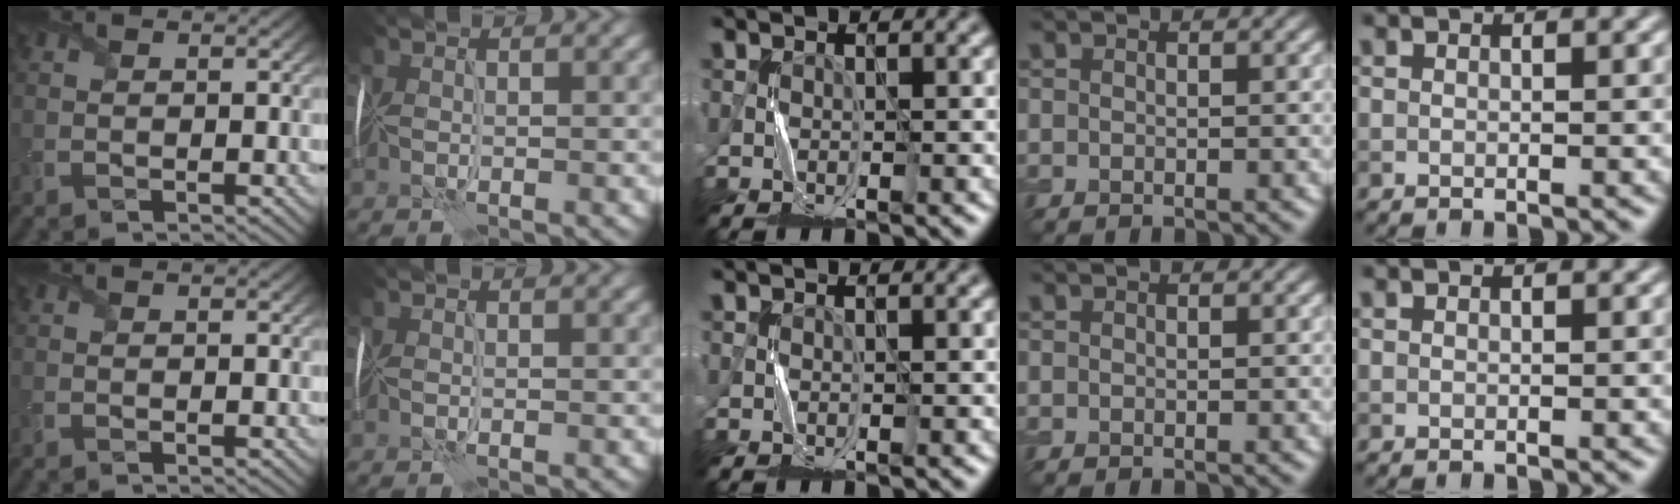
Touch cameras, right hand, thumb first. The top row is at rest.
{}